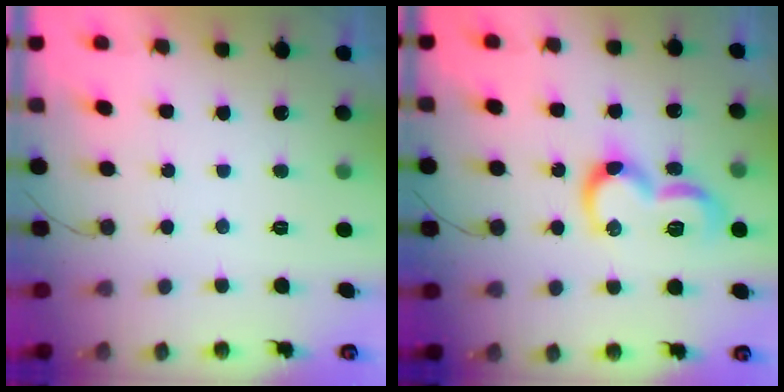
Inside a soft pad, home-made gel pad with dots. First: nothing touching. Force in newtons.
{"total": 12.6, "press": 12.6, "slide": 1.2}